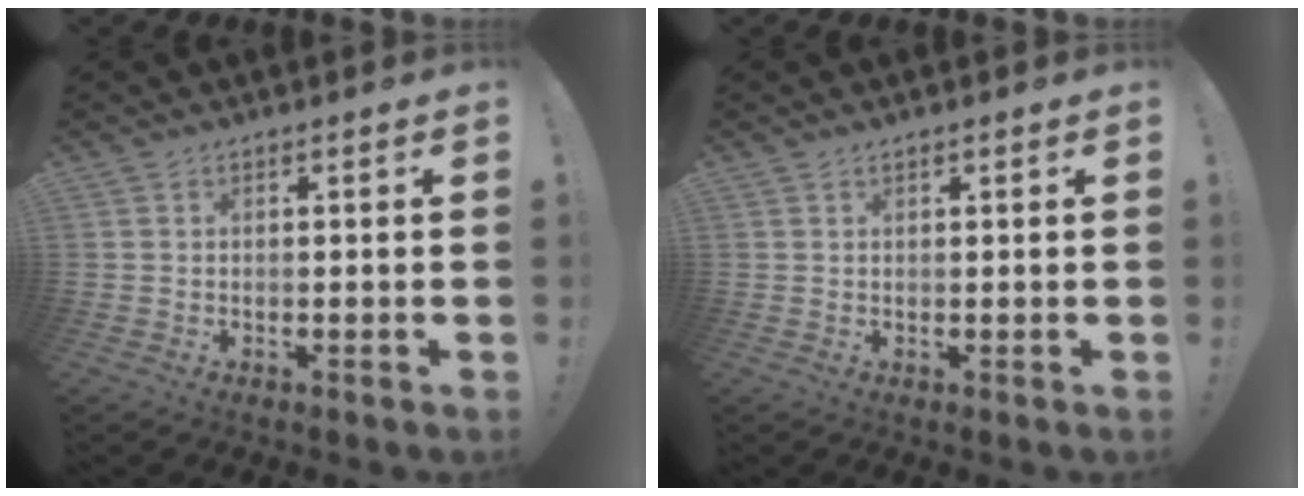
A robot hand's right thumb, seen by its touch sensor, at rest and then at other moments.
{"total": 0.6, "force": [0.6, 0.2, 0.2], "torque": [0.002, -0.002, 0.009]}